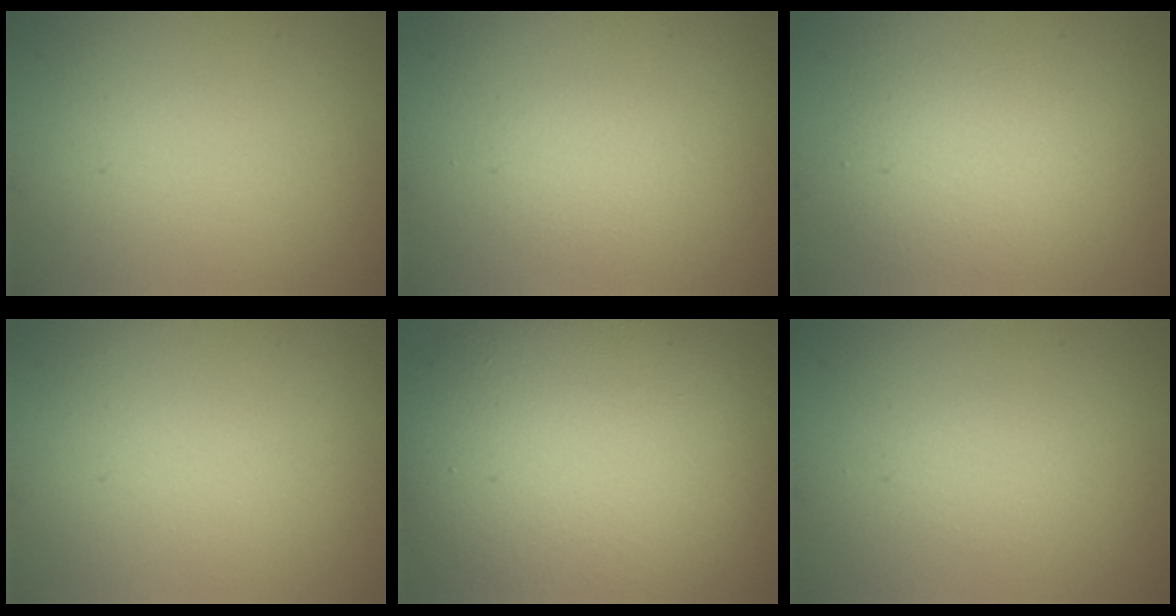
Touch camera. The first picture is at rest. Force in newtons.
{"total": 1.4, "press": 1.4, "slide": 0.0}
{"total": 2.0, "press": 2.0, "slide": 0.2}
{"total": 0.0}
{"total": 14.9, "press": 14.8, "slide": 0.9}
{"total": 0.8, "press": 0.8, "slide": 0.0}